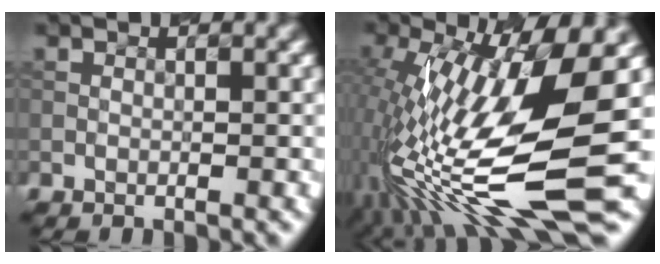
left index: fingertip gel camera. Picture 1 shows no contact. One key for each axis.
{"total": 14.0, "fx": -2.5, "fy": 3.7, "fz": 13.3, "tx": -0.260, "ty": 0.000, "tz": -0.040}